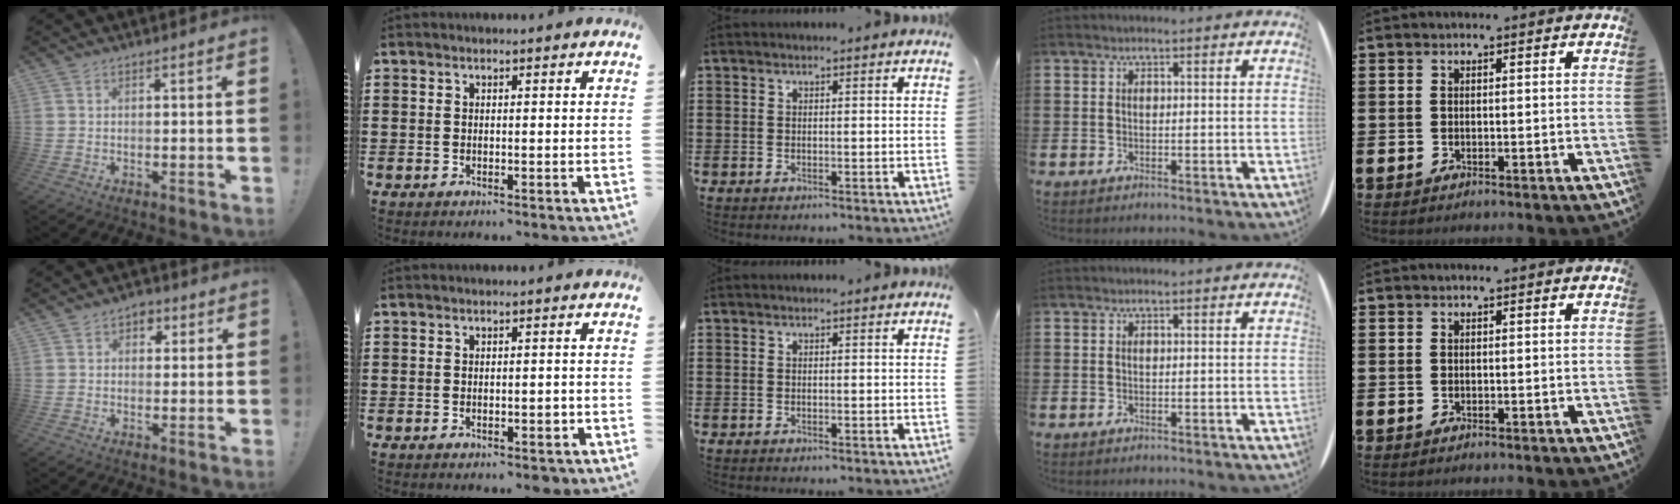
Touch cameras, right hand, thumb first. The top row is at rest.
{"thumb": {"total": 4.2, "force": [1.5, 3.6, 1.6], "torque": [-0.012, -0.001, 0.023]}, "index": {"total": 1.8, "force": [-0.6, 0.8, 1.6], "torque": [-0.028, 0.005, -0.011]}}